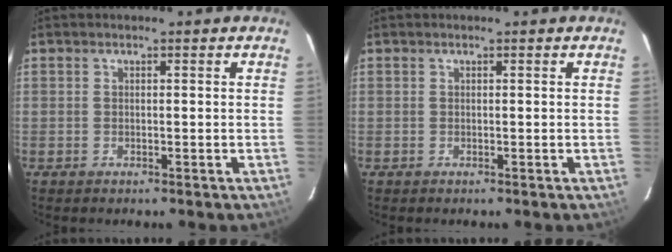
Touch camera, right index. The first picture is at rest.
{"total": 0.0}